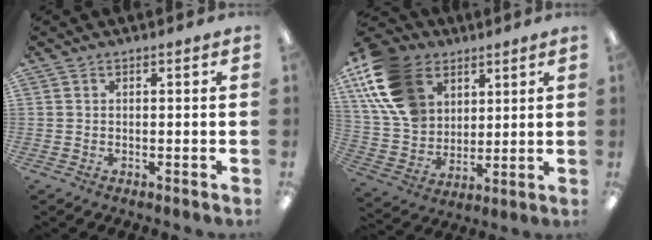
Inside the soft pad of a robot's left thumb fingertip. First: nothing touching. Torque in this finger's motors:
{"motor_torque": [0.26, 0.77, 1.36, -1.41, 0.16]}